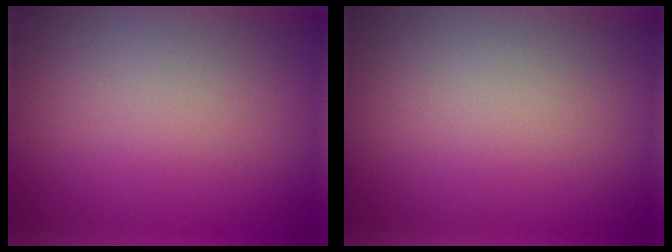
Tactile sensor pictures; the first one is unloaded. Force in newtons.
{"total": 0.0}